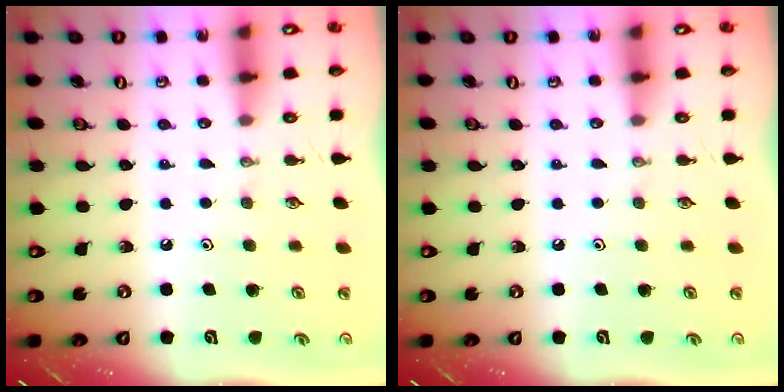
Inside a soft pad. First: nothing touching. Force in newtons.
{"total": 0.0}